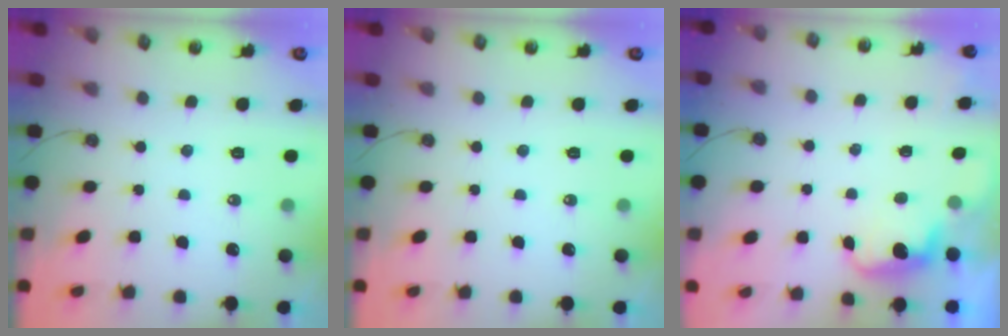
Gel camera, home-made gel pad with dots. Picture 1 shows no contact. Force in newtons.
{"total": 0.0}
{"total": 1.4, "press": 1.2, "slide": 0.8}